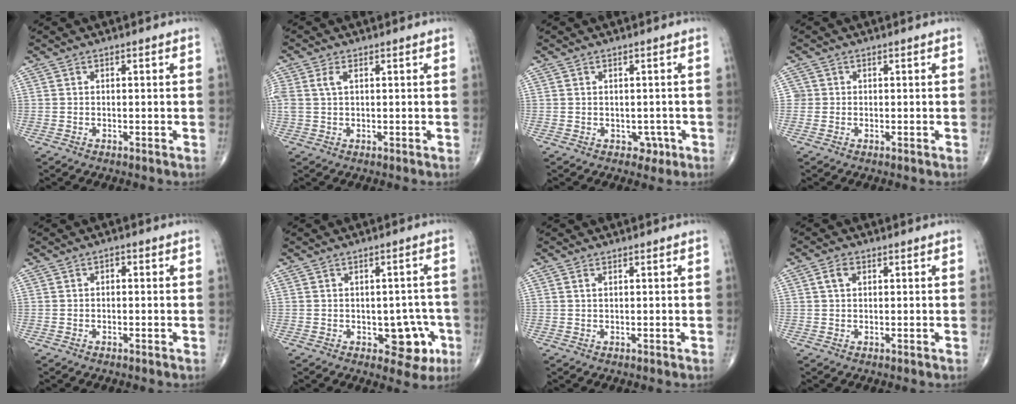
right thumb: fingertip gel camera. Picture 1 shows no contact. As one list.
[{"total": 3.2, "force": [1.0, 1.7, 2.6], "torque": [-0.072, 0.012, 0.022]}, {"total": 2.2, "force": [-0.5, 1.9, 1.0], "torque": [0.004, 0.003, -0.003]}, {"total": 1.4, "force": [0.0, 1.4, 0.0], "torque": [0.009, 0.005, -0.004]}, {"total": 1.2, "force": [0.1, 0.7, 0.9], "torque": [-0.007, 0.004, -0.005]}, {"total": 7.2, "force": [-2.4, 4.4, 5.2], "torque": [-0.027, 0.013, -0.024]}, {"total": 0.7, "force": [0.4, 0.2, 0.5], "torque": [-0.014, 0.004, 0.008]}, {"total": 2.4, "force": [0.8, 1.6, 1.6], "torque": [-0.031, 0.006, 0.013]}]